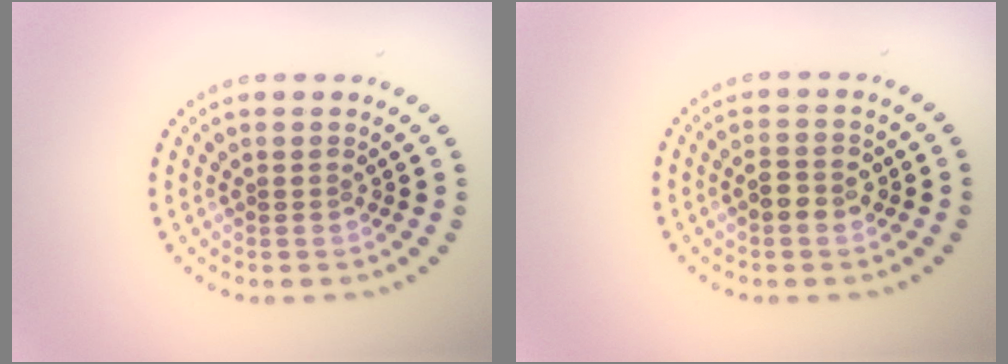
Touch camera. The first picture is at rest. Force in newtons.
{"total": 2.1, "press": 2.1, "slide": 0.2}